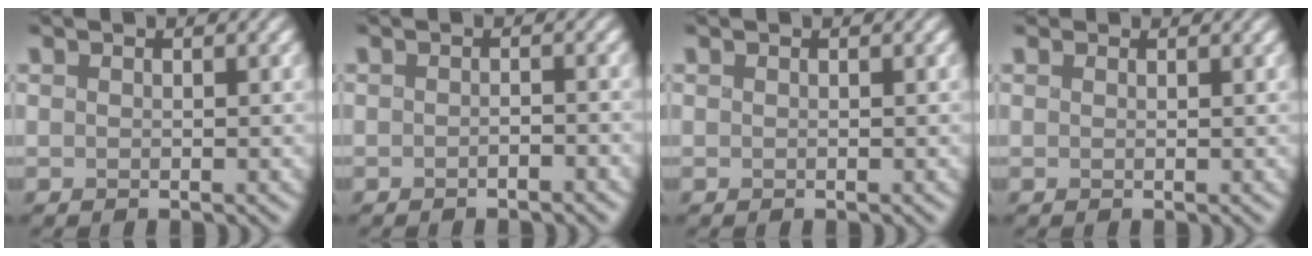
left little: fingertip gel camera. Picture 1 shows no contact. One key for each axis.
{"total": 1.2, "fx": -1.1, "fy": 0.1, "fz": 0.4, "tx": -0.004, "ty": -0.002, "tz": -0.019}
{"total": 0.0}
{"total": 1.2, "fx": 1.0, "fy": 0.7, "fz": 0.3, "tx": -0.007, "ty": -0.001, "tz": 0.019}